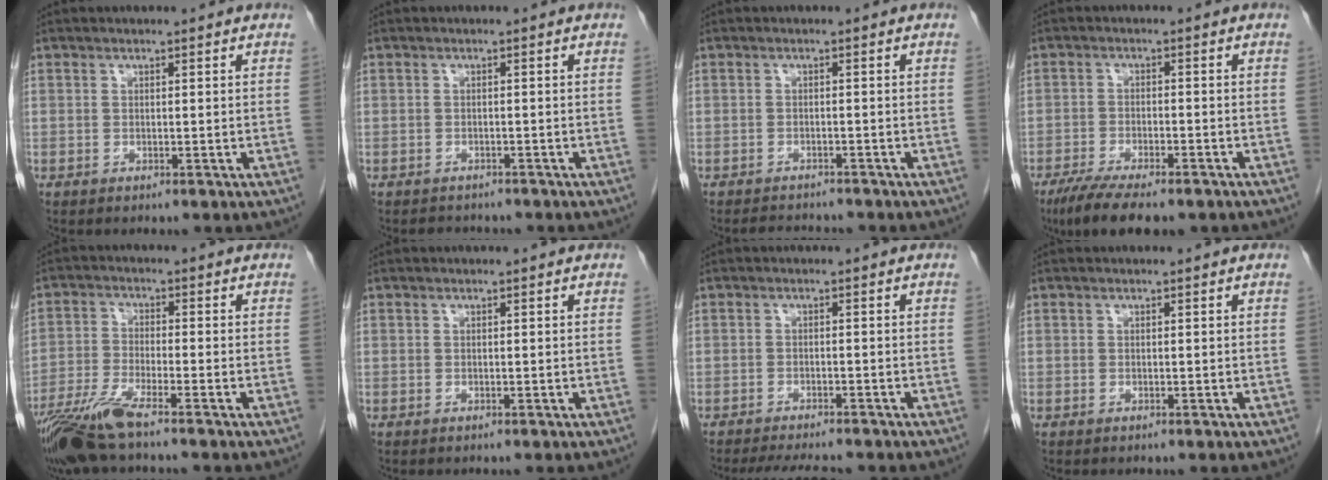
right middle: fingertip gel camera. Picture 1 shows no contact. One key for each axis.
{"total": 2.4, "fx": -2.2, "fy": 1.0, "fz": 0.1, "tx": -0.010, "ty": -0.004, "tz": -0.032}
{"total": 3.2, "fx": -3.1, "fy": 0.5, "fz": 0.5, "tx": -0.012, "ty": -0.011, "tz": -0.047}
{"total": 10.0, "fx": -7.4, "fy": 2.6, "fz": 6.1, "tx": -0.094, "ty": -0.017, "tz": -0.114}
{"total": 8.1, "fx": -6.1, "fy": 0.2, "fz": 5.3, "tx": -0.108, "ty": -0.024, "tz": -0.119}
{"total": 0.0}
{"total": 6.9, "fx": -6.2, "fy": 0.9, "fz": 3.0, "tx": -0.044, "ty": -0.014, "tz": -0.092}
{"total": 0.0}